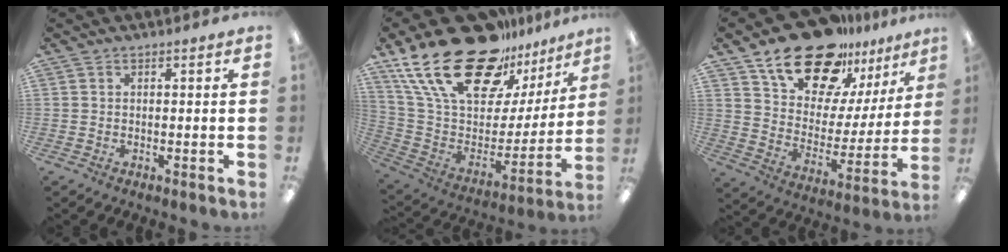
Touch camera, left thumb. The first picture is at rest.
{"total": 28.0, "force": [19.4, 13.0, 15.4], "torque": [-0.280, -0.123, 0.353]}
{"total": 21.5, "force": [16.5, 10.4, 9.0], "torque": [-0.161, -0.110, 0.295]}